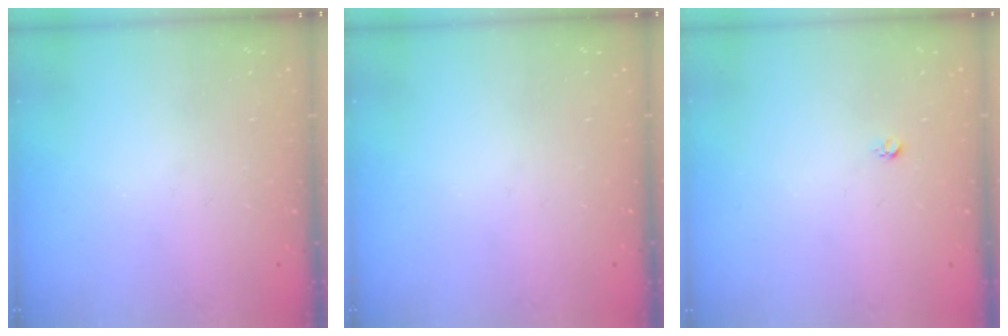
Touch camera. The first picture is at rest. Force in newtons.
{"total": 0.0}
{"total": 2.7, "press": 2.7, "slide": 0.3}